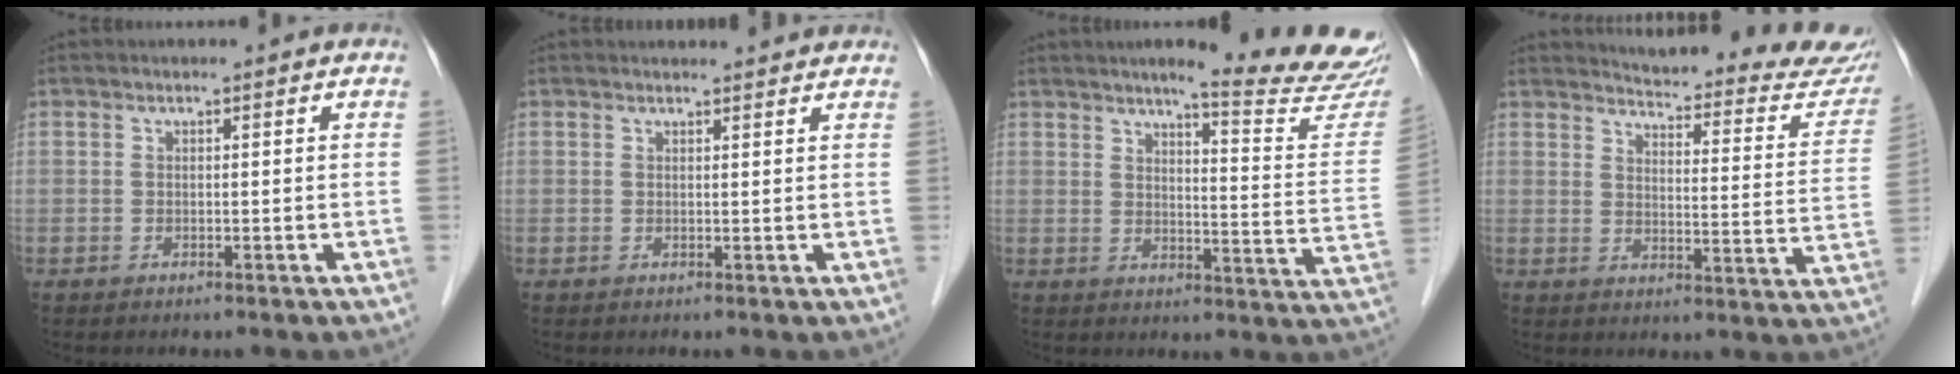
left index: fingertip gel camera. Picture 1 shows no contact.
{"total": 5.2, "force": [5.0, 0.9, 1.0], "torque": [-0.010, 0.014, 0.048]}
{"total": 16.4, "force": [14.9, -0.5, 6.7], "torque": [-0.086, -0.096, 0.167]}
{"total": 20.6, "force": [19.8, 2.4, 5.0], "torque": [-0.055, -0.100, 0.216]}